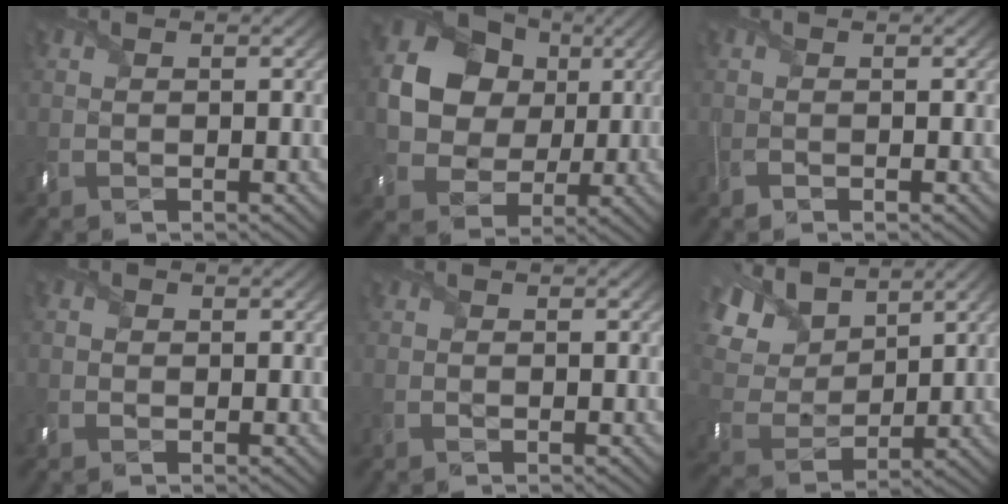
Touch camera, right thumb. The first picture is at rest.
{"total": 13.4, "force": [3.0, 11.1, 6.9], "torque": [-0.163, 0.028, 0.052]}
{"total": 0.8, "force": [-0.3, 0.3, 0.7], "torque": [-0.012, -0.001, -0.006]}
{"total": 1.0, "force": [-0.2, 0.8, 0.4], "torque": [-0.009, -0.002, -0.005]}
{"total": 0.0}
{"total": 12.3, "force": [6.9, 7.4, 7.0], "torque": [-0.214, 0.034, 0.127]}